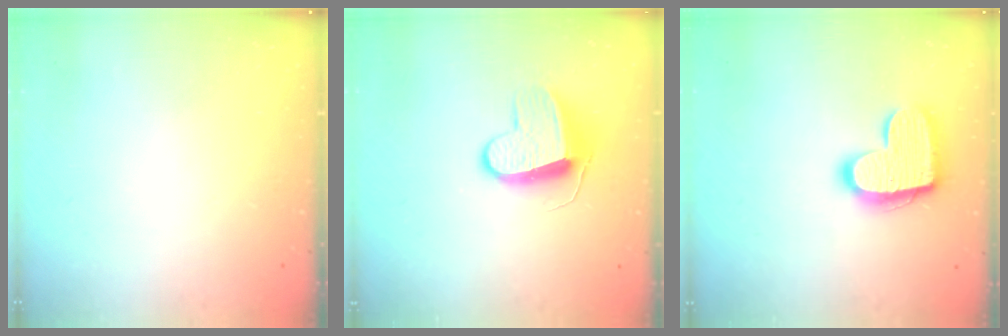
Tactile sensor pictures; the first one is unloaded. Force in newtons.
{"total": 9.8, "press": 9.8, "slide": 0.3}
{"total": 15.5, "press": 15.4, "slide": 1.0}